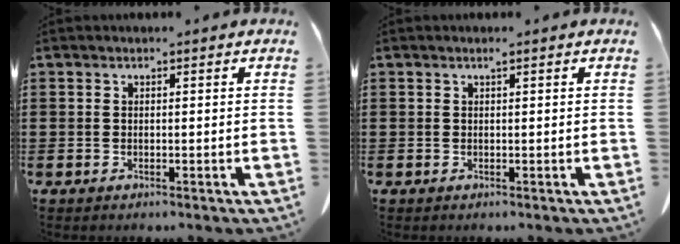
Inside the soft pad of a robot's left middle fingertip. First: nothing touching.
{"total": 0.5, "force": [0.3, 0.0, 0.4], "torque": [-0.008, 0.000, 0.006]}